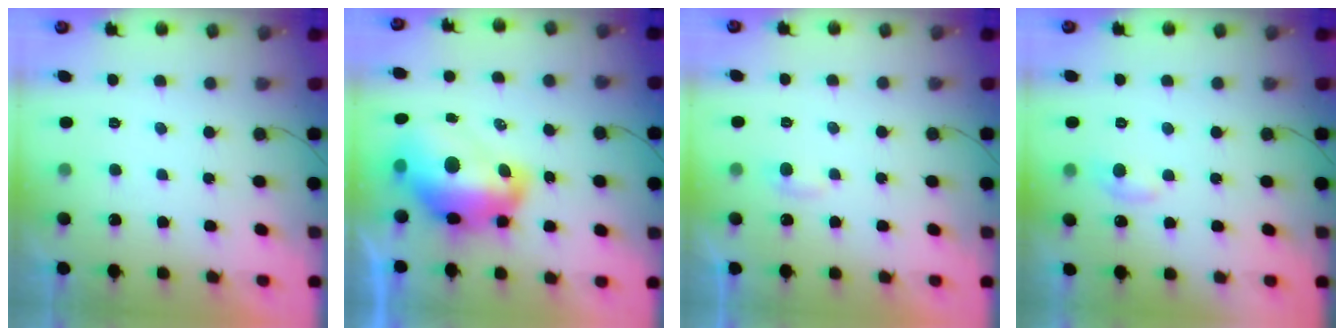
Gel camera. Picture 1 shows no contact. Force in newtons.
{"total": 18.1, "press": 18.0, "slide": 1.6}
{"total": 2.7, "press": 2.7, "slide": 0.2}
{"total": 5.3, "press": 5.2, "slide": 0.7}